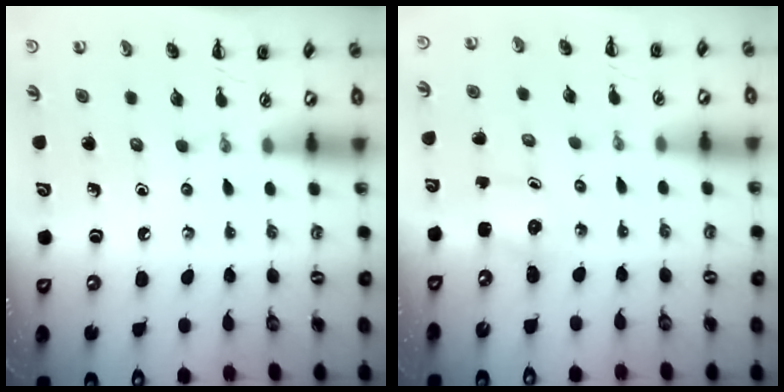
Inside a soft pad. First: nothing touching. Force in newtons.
{"total": 2.4, "press": 2.4, "slide": 0.6}